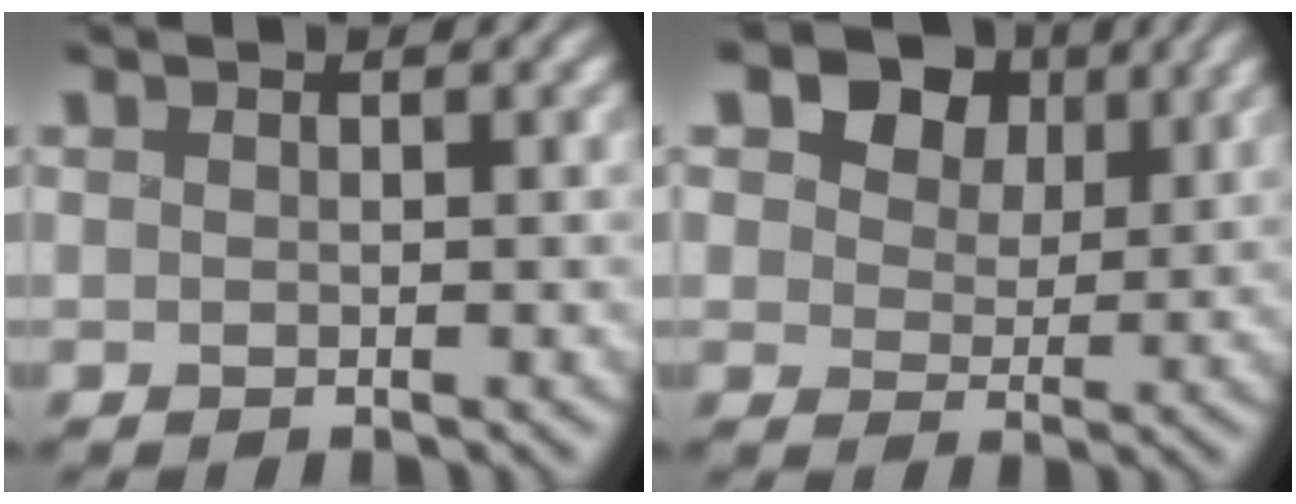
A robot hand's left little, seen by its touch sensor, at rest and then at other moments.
{"total": 10.5, "force": [4.6, 7.7, 5.4], "torque": [-0.095, 0.014, 0.070]}